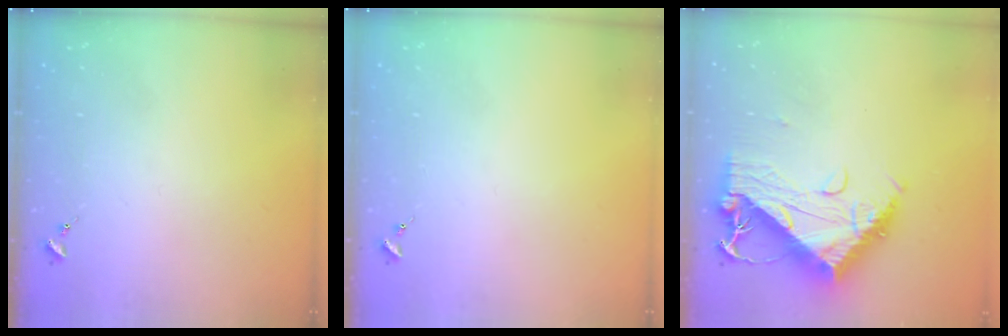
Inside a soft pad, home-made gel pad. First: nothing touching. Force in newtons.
{"total": 0.0}
{"total": 15.6, "press": 15.5, "slide": 1.5}